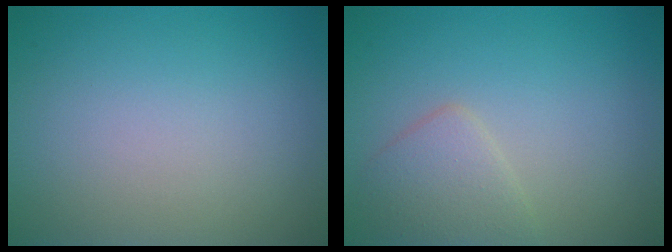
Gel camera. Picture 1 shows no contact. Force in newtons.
{"total": 2.5, "press": 2.5, "slide": 0.2}